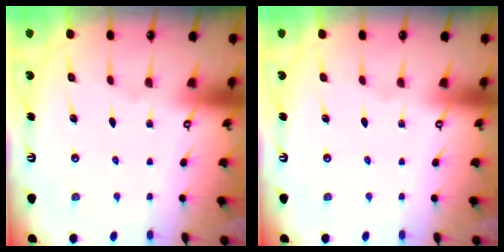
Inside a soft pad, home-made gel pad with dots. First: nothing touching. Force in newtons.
{"total": 0.0}